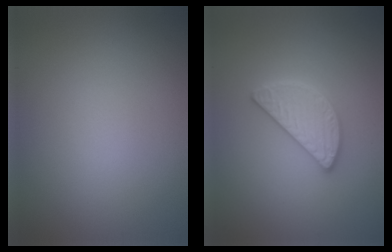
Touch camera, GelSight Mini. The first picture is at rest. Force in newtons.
{"total": 3.0, "press": 3.0, "slide": 0.2}